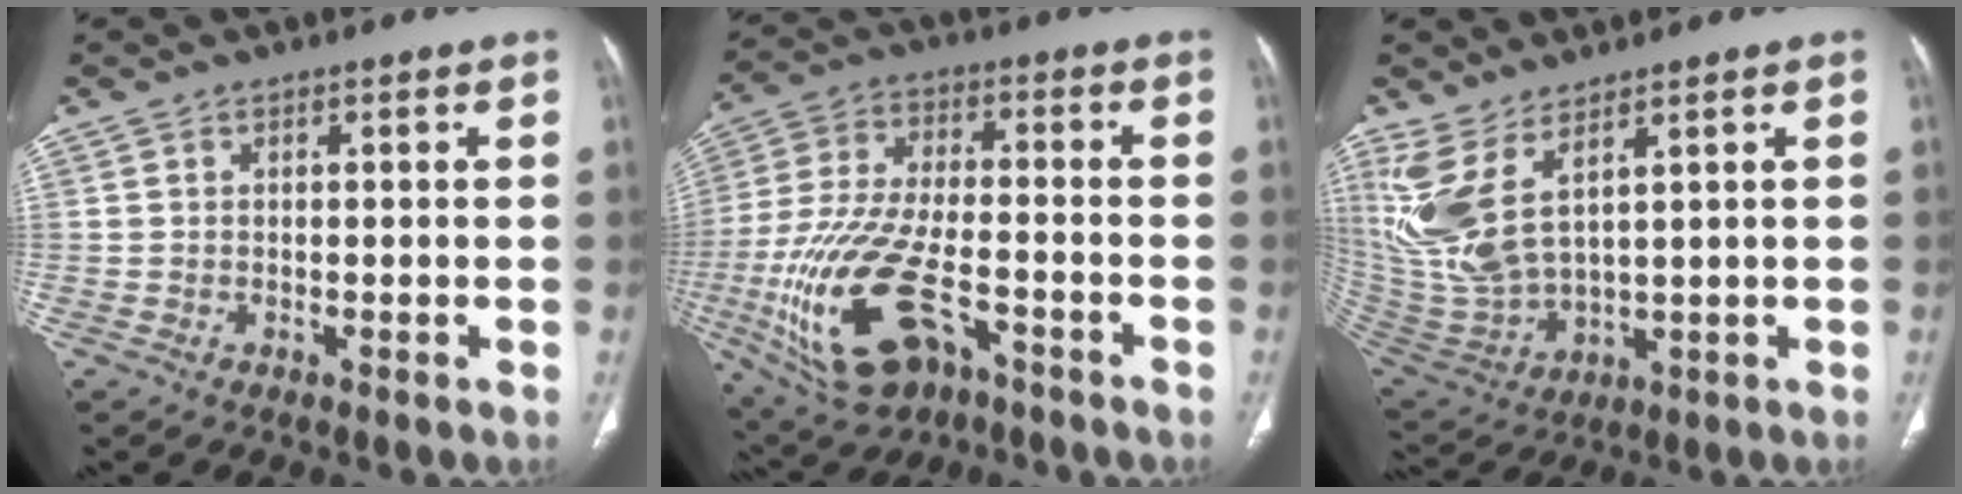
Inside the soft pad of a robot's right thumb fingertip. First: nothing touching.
{"total": 19.8, "force": [-8.2, 9.0, 15.5], "torque": [-0.342, 0.016, -0.139]}
{"total": 11.8, "force": [5.8, 4.6, 9.2], "torque": [-0.214, -0.035, 0.144]}